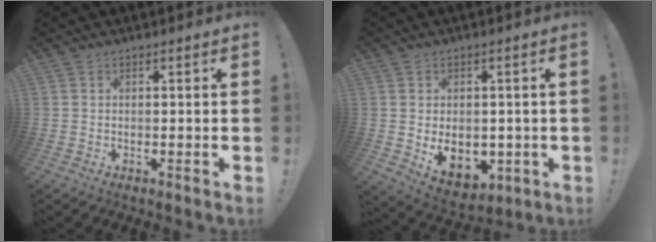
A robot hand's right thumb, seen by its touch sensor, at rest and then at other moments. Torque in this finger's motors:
{"motor_torque": [-0.23, 0.64, 0.38, 0.53, -0.07]}